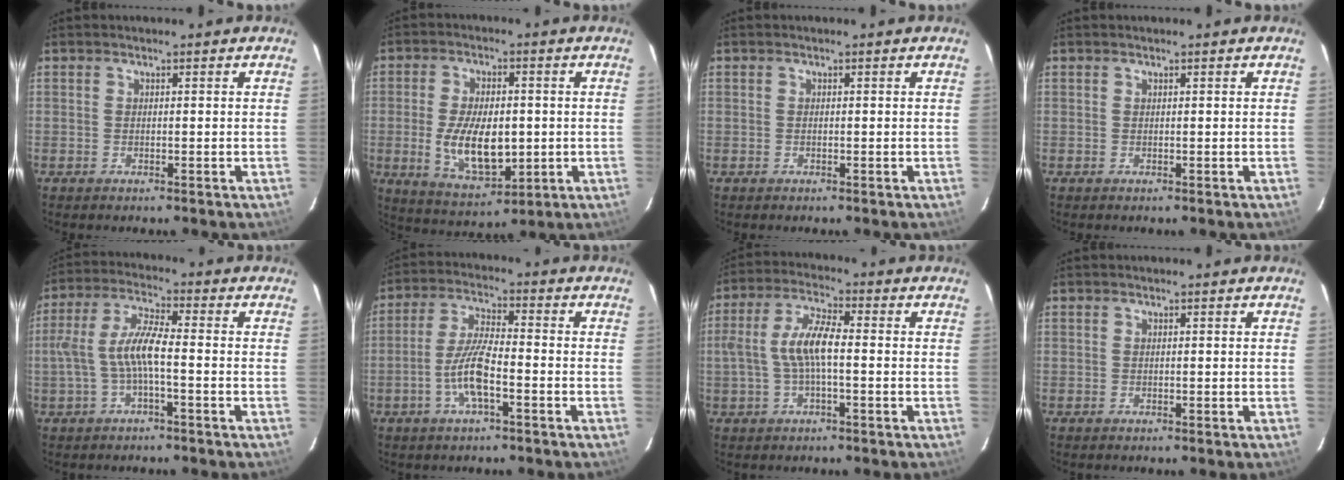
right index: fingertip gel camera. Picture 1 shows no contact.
{"total": 12.3, "force": [-1.5, 6.2, 10.5], "torque": [-0.204, -0.014, -0.012]}
{"total": 0.0}
{"total": 0.0}
{"total": 7.9, "force": [-1.9, 1.6, 7.5], "torque": [-0.165, 0.010, -0.031]}
{"total": 7.9, "force": [-3.3, 1.5, 7.0], "torque": [-0.147, 0.001, -0.062]}
{"total": 8.2, "force": [-0.9, 2.4, 7.8], "torque": [-0.161, 0.011, -0.015]}
{"total": 0.0}